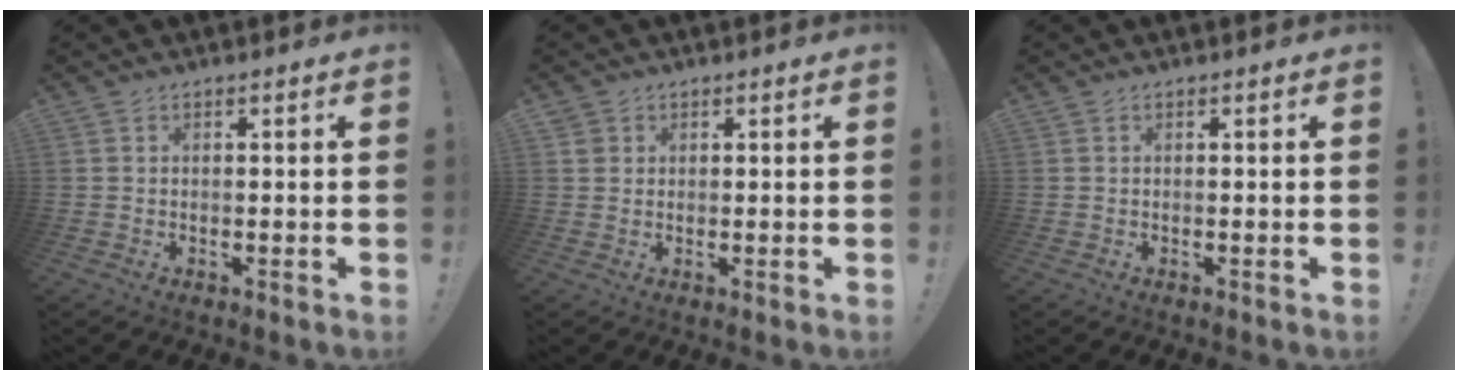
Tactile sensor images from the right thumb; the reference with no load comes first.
{"total": 2.0, "force": [1.2, 1.6, 0.4], "torque": [-0.004, -0.003, 0.021]}
{"total": 0.0}